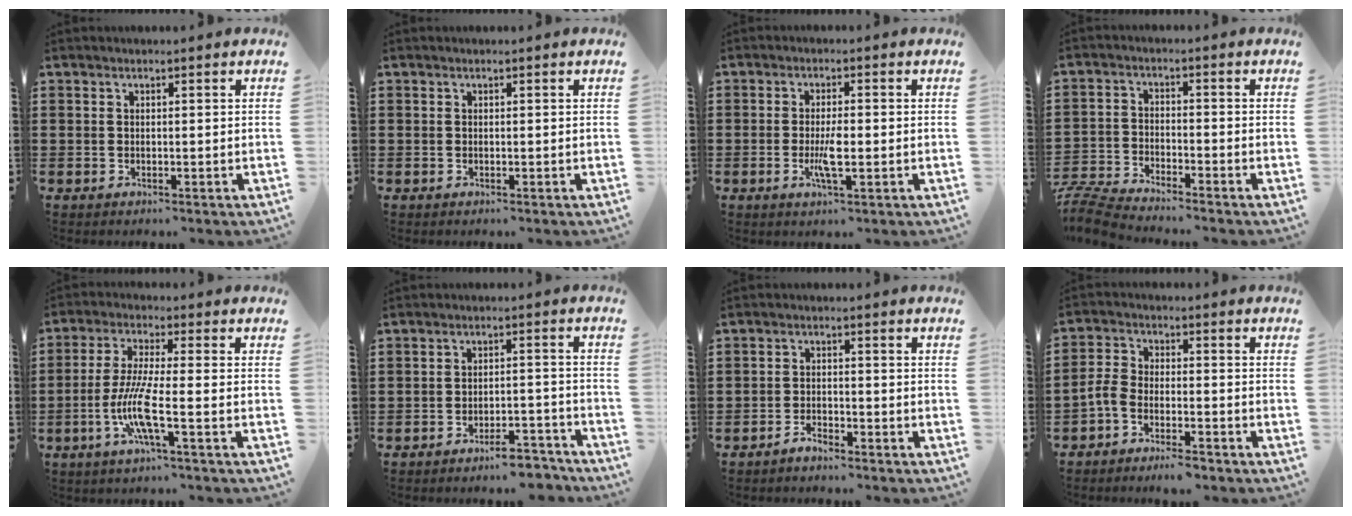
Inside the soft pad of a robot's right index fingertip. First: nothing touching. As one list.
[{"total": 0.0}, {"total": 3.8, "force": [-0.8, 0.8, 3.7], "torque": [-0.079, -0.005, -0.019]}, {"total": 5.5, "force": [-5.5, 0.1, 0.9], "torque": [-0.041, -0.006, -0.115]}, {"total": 8.3, "force": [-2.8, 0.8, 7.8], "torque": [-0.170, -0.017, -0.060]}, {"total": 5.1, "force": [-4.7, 0.5, 1.8], "torque": [-0.030, 0.002, -0.091]}, {"total": 2.0, "force": [-2.0, 0.2, 0.2], "torque": [-0.009, 0.005, -0.041]}, {"total": 4.3, "force": [-3.7, 1.2, 1.7], "torque": [-0.047, 0.004, -0.079]}]